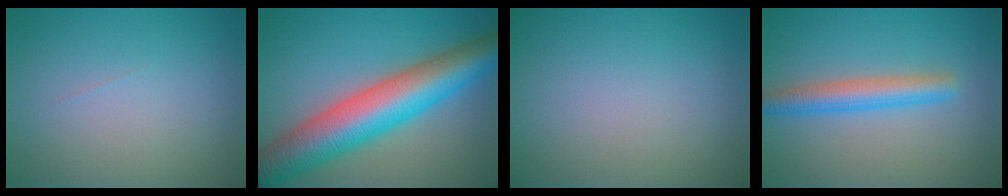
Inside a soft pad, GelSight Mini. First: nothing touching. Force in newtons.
{"total": 11.4, "press": 11.4, "slide": 0.3}
{"total": 0.0}
{"total": 3.7, "press": 3.7, "slide": 0.1}